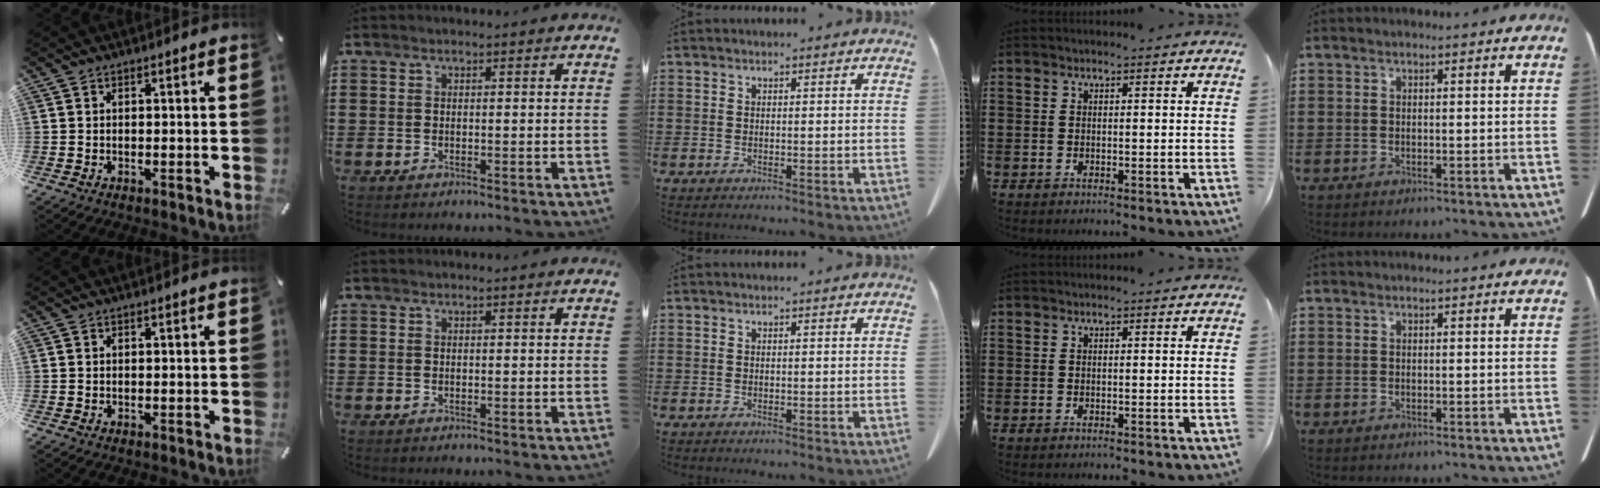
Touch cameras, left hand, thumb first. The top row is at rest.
{}